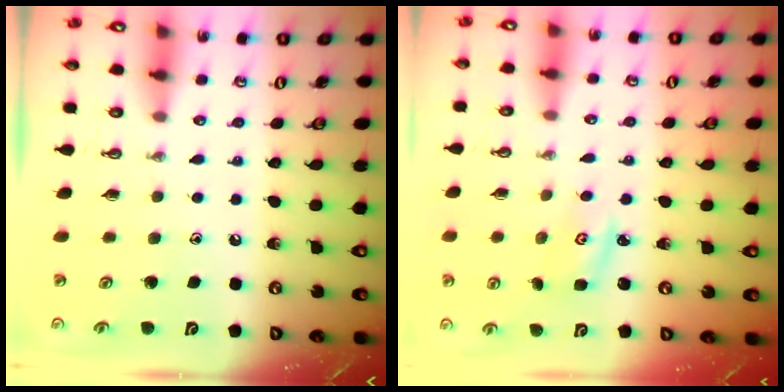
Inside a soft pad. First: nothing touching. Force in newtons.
{"total": 2.3, "press": 2.3, "slide": 0.3}